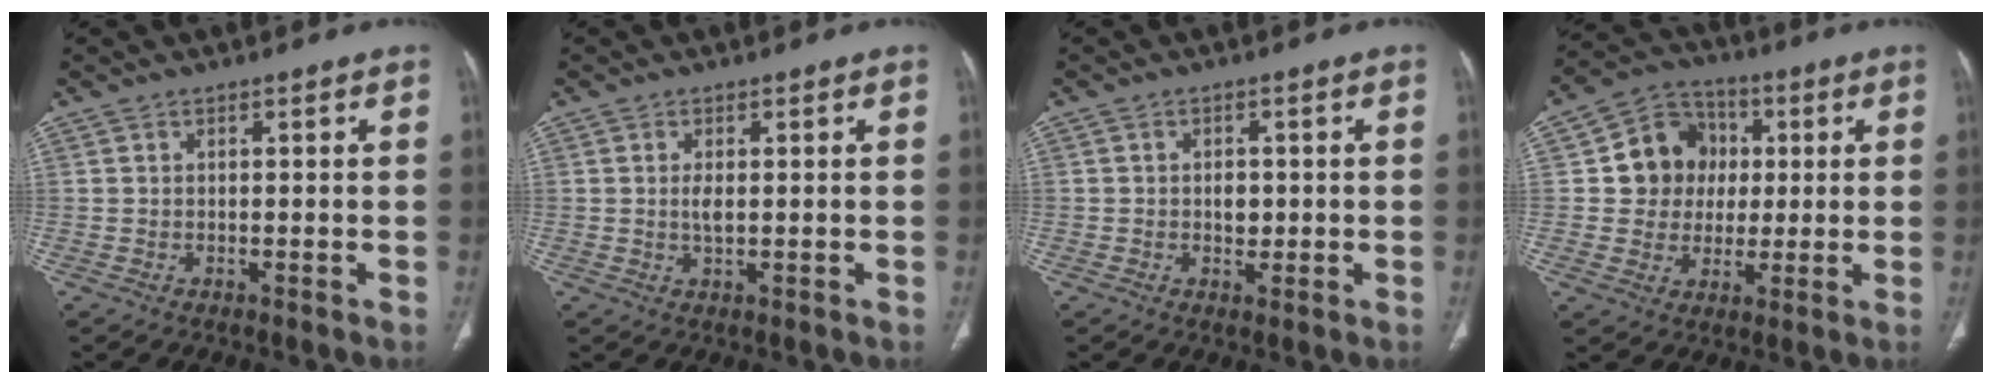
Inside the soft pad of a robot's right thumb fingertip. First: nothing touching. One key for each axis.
{"total": 1.9, "fx": 0.2, "fy": 0.7, "fz": 1.8, "tx": -0.040, "ty": -0.004, "tz": 0.006}
{"total": 2.7, "fx": -0.1, "fy": 2.1, "fz": 1.7, "tx": -0.013, "ty": 0.003, "tz": 0.000}
{"total": 11.4, "fx": 1.4, "fy": 10.5, "fz": 4.2, "tx": -0.023, "ty": 0.009, "tz": 0.021}